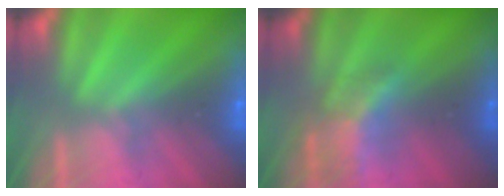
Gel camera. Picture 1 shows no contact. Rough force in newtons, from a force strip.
{"total": 2.3}